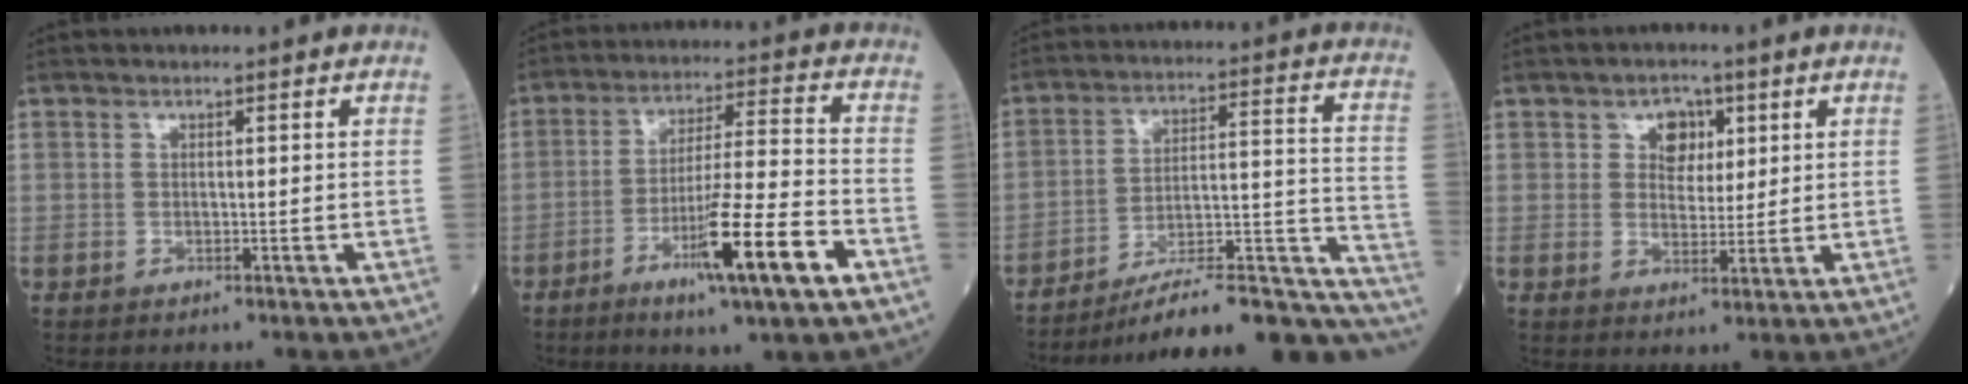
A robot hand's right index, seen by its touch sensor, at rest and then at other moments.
{"total": 13.5, "force": [-6.2, -0.2, 11.9], "torque": [-0.206, -0.018, -0.103]}
{"total": 23.9, "force": [-20.6, 3.3, 11.7], "torque": [-0.082, 0.034, -0.289]}
{"total": 4.3, "force": [1.9, 3.1, 2.3], "torque": [-0.032, 0.008, 0.034]}